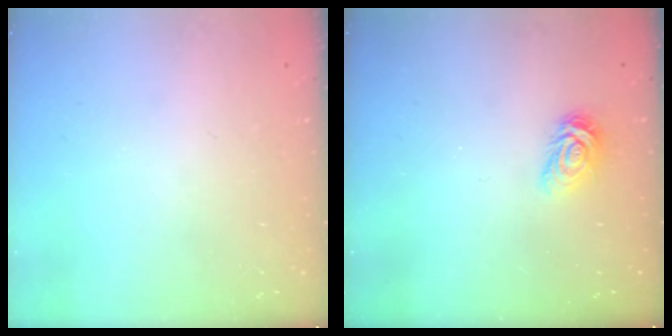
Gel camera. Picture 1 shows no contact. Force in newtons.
{"total": 5.1, "press": 5.0, "slide": 0.6}